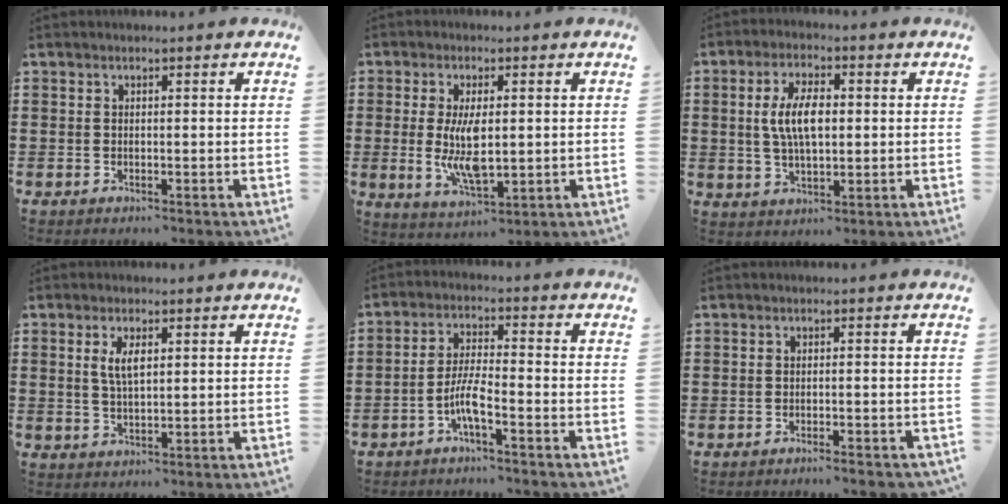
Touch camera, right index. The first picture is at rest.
{"total": 7.6, "force": [0.2, 3.2, 6.9], "torque": [-0.139, -0.004, -0.001]}
{"total": 7.3, "force": [0.6, 3.1, 6.6], "torque": [-0.135, 0.008, 0.007]}
{"total": 3.9, "force": [1.1, 1.5, 3.4], "torque": [-0.071, 0.007, 0.018]}
{"total": 5.6, "force": [-2.9, 0.8, 4.7], "torque": [-0.114, -0.013, -0.061]}
{"total": 1.4, "force": [-1.3, 0.0, 0.6], "torque": [-0.012, 0.000, -0.025]}